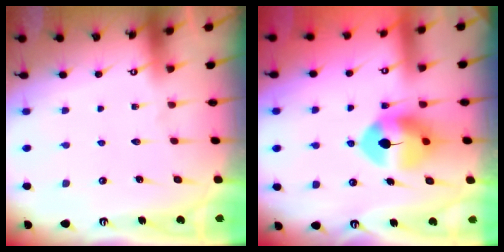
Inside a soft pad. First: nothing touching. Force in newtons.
{"total": 9.3, "press": 9.2, "slide": 1.4}